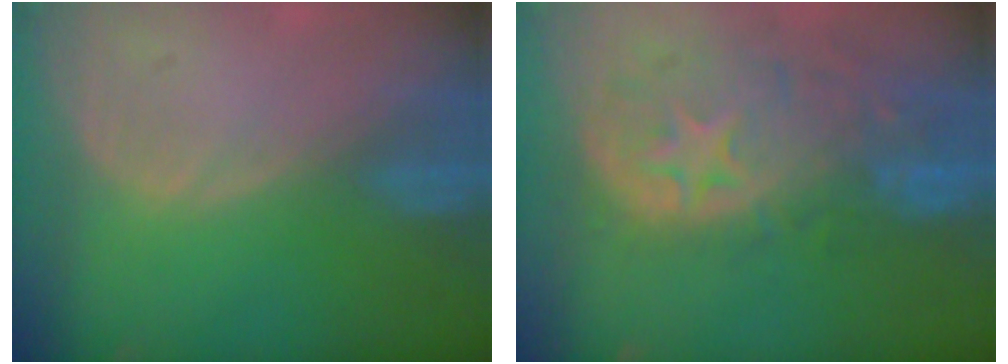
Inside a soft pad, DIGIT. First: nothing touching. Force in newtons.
{"total": 12.3, "press": 10.5, "slide": 6.5}